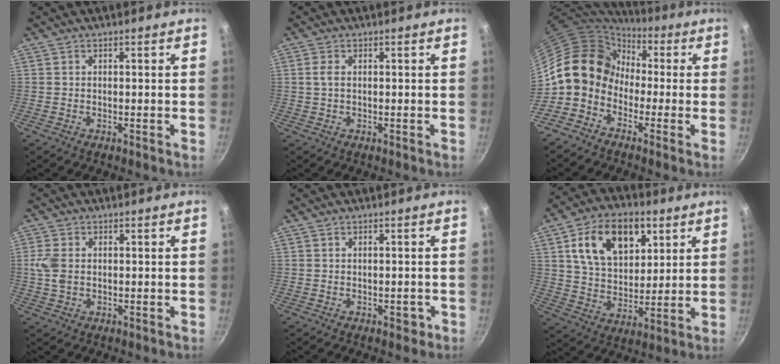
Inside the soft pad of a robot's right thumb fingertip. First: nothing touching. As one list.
[{"total": 2.0, "force": [0.2, 1.2, 1.6], "torque": [-0.034, 0.002, 0.003]}, {"total": 12.4, "force": [-0.8, 10.2, 7.0], "torque": [-0.085, 0.038, -0.037]}, {"total": 4.6, "force": [0.3, 3.2, 3.3], "torque": [-0.072, 0.003, 0.004]}, {"total": 1.7, "force": [-0.7, 1.1, 1.1], "torque": [-0.002, 0.010, -0.005]}, {"total": 17.4, "force": [6.9, 11.2, 11.4], "torque": [-0.155, -0.016, 0.113]}]